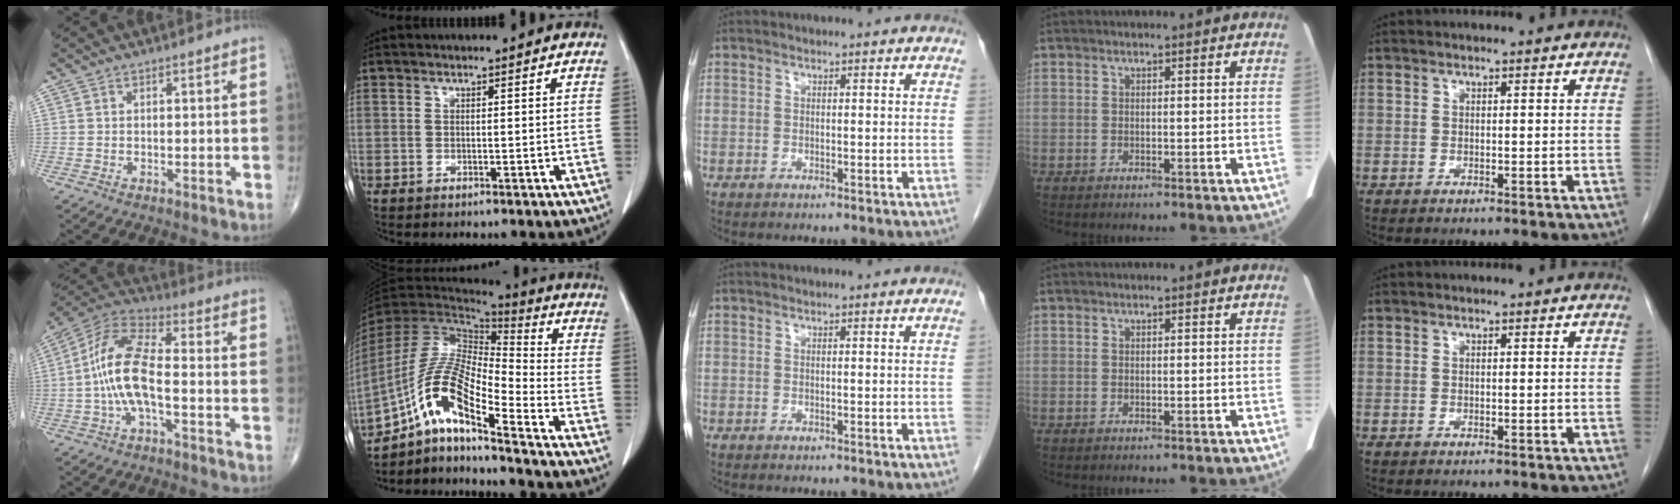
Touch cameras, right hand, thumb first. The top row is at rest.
{"thumb": {"total": 11.9, "force": [-2.1, 4.3, 11.0], "torque": [-0.234, 0.042, -0.047]}, "index": {"total": 14.7, "force": [-8.5, 2.6, 11.7], "torque": [-0.239, 0.008, -0.157]}}